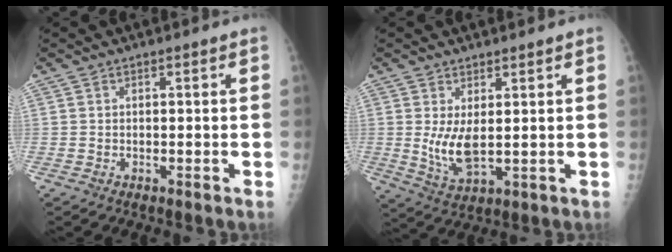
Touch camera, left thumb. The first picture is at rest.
{"total": 6.2, "force": [1.1, 2.5, 5.6], "torque": [-0.105, -0.022, 0.031]}